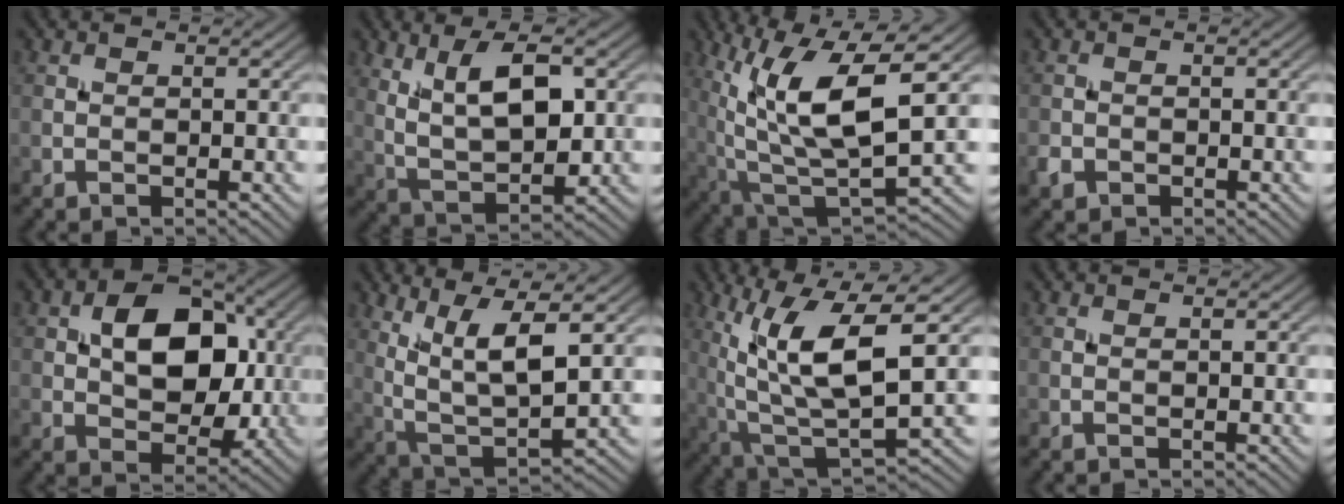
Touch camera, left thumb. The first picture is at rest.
{"total": 10.3, "force": [3.4, 4.6, 8.6], "torque": [-0.166, 0.000, 0.064]}
{"total": 14.7, "force": [3.7, 5.2, 13.3], "torque": [-0.267, -0.003, 0.075]}
{"total": 1.4, "force": [-0.8, 1.1, 0.4], "torque": [-0.009, -0.003, -0.020]}
{"total": 10.9, "force": [1.6, 7.3, 8.0], "torque": [-0.127, 0.009, 0.021]}
{"total": 10.3, "force": [4.0, 3.4, 8.8], "torque": [-0.194, 0.000, 0.084]}
{"total": 13.1, "force": [3.0, 4.4, 12.0], "torque": [-0.243, 0.002, 0.064]}
{"total": 0.0}